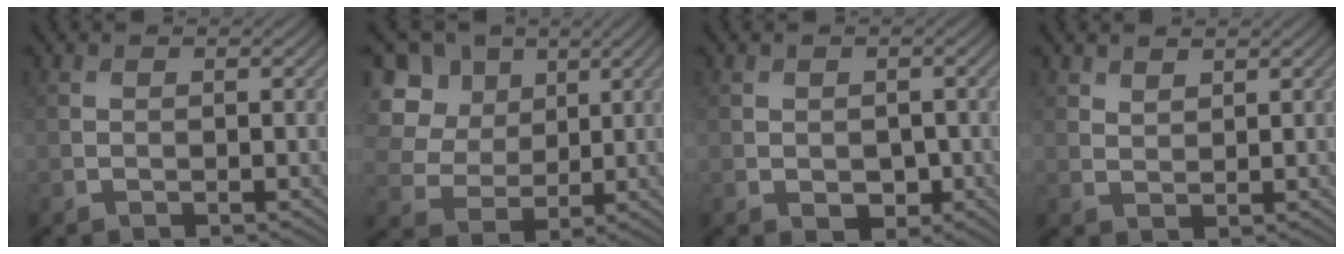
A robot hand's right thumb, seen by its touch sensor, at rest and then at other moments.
{"total": 12.1, "force": [4.7, 9.5, 5.9], "torque": [-0.185, 0.028, 0.105]}
{"total": 2.3, "force": [-0.5, 1.8, 1.4], "torque": [-0.025, -0.010, -0.005]}
{"total": 1.9, "force": [1.6, 0.8, 0.6], "torque": [-0.015, -0.001, 0.036]}